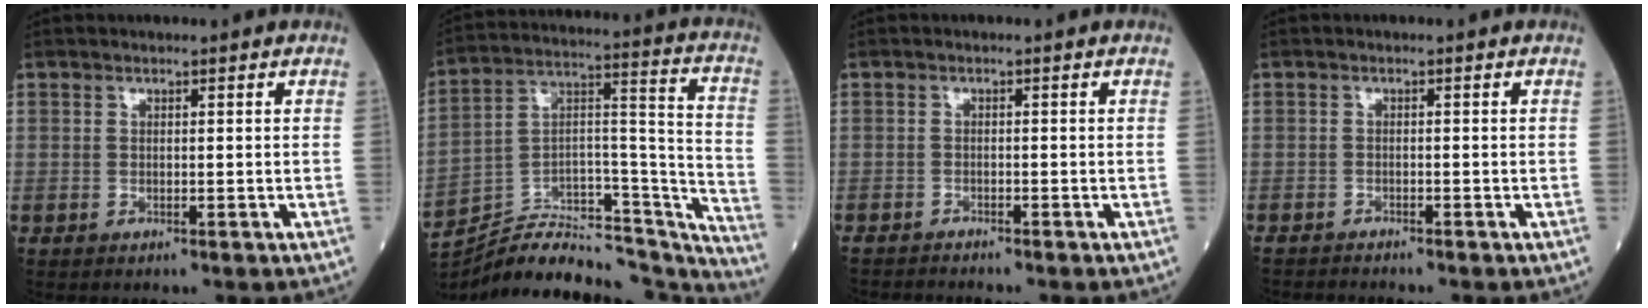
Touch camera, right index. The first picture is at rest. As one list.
[{"total": 28.8, "force": [-26.7, 6.4, 8.8], "torque": [-0.117, 0.036, -0.394]}, {"total": 3.4, "force": [-3.4, 0.1, 0.3], "torque": [0.000, -0.011, -0.057]}, {"total": 3.0, "force": [-3.0, 0.1, 0.3], "torque": [-0.001, -0.010, -0.050]}]